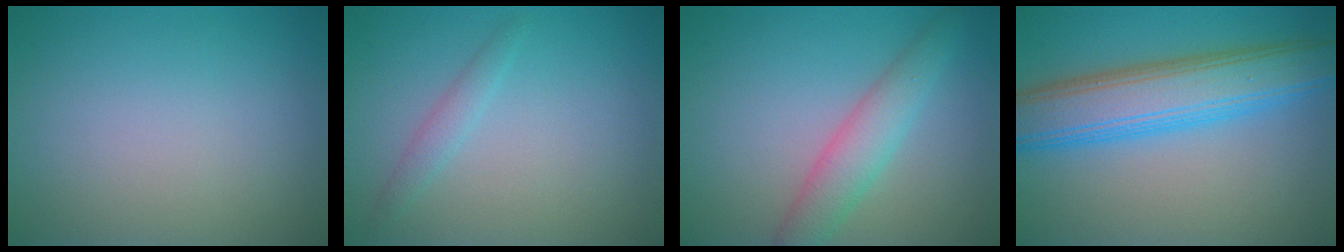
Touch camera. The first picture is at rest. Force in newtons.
{"total": 1.3, "press": 1.3, "slide": 0.1}
{"total": 3.5, "press": 3.5, "slide": 0.1}
{"total": 8.0, "press": 8.0, "slide": 0.0}